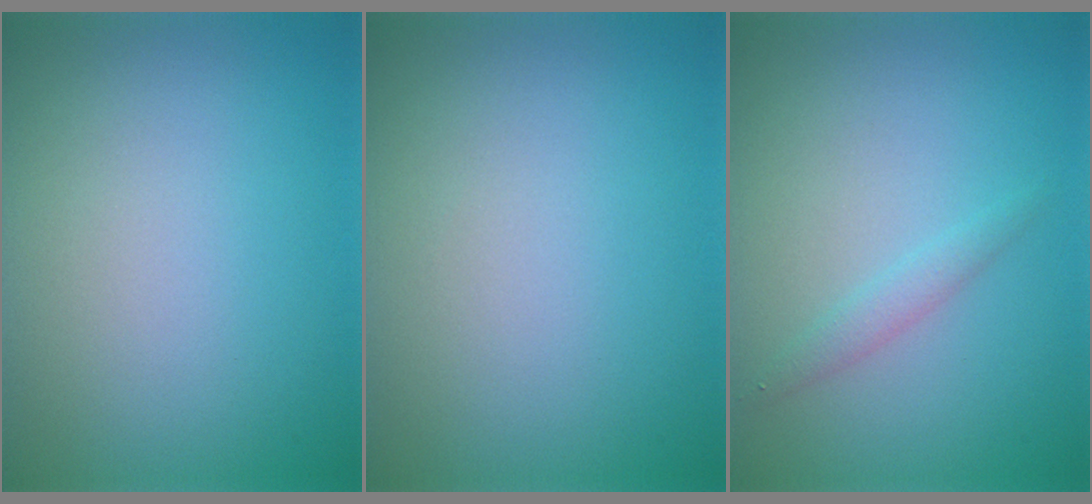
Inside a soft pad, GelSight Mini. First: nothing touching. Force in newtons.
{"total": 0.0}
{"total": 1.5, "press": 1.5, "slide": 0.1}